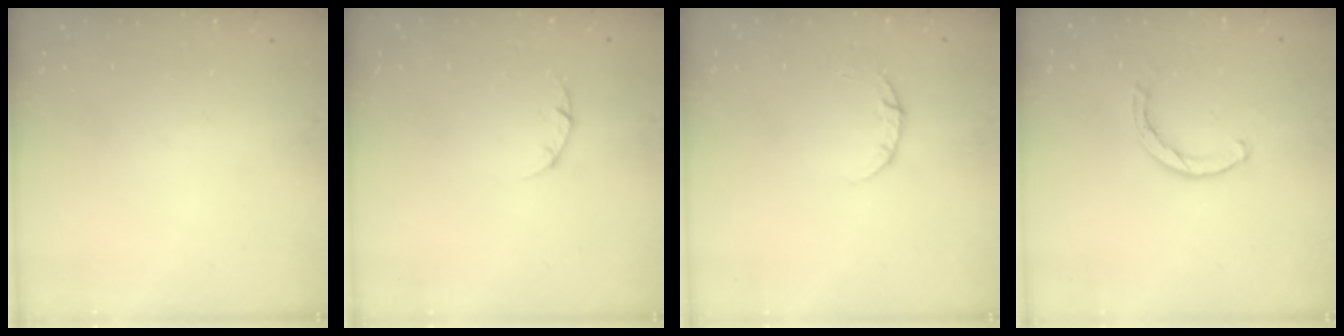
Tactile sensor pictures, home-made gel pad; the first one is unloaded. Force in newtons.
{"total": 3.0, "press": 3.0, "slide": 0.4}
{"total": 3.8, "press": 3.8, "slide": 0.3}
{"total": 1.6, "press": 1.6, "slide": 0.2}